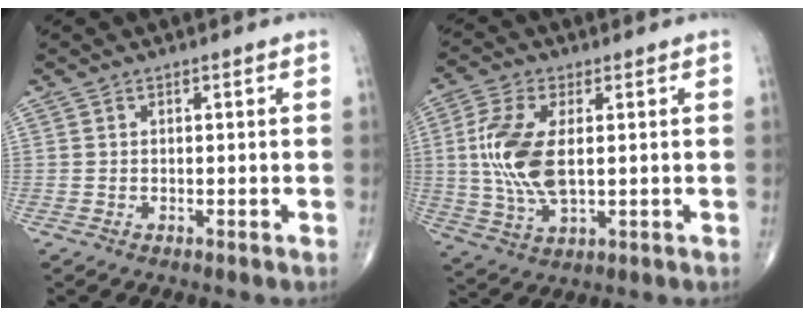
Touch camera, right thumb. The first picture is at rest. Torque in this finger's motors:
{"motor_torque": [0.46, 2.32, 1.48, 0.15, 0.19]}